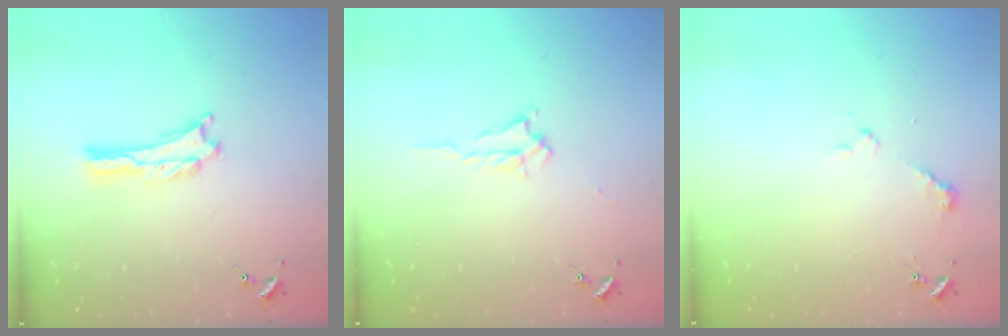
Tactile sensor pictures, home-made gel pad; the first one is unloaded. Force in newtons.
{"total": 1.7, "press": 1.7, "slide": 0.3}
{"total": 2.3, "press": 2.3, "slide": 0.1}